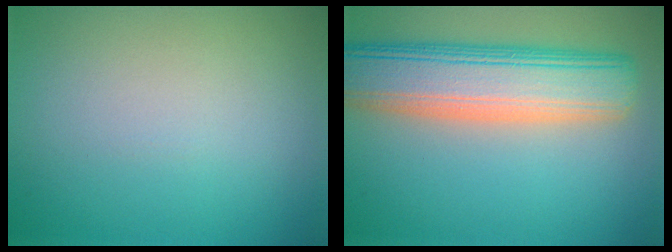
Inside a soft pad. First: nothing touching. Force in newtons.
{"total": 9.2, "press": 9.1, "slide": 0.7}